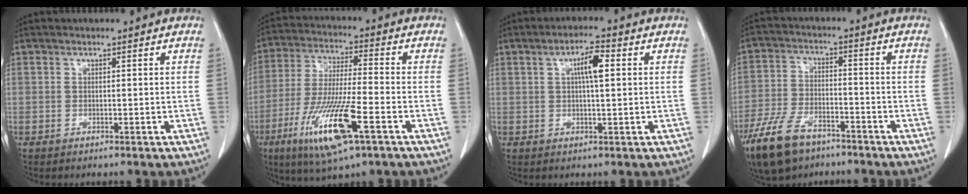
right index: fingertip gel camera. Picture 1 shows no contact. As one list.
[{"total": 15.0, "force": [-6.6, 1.6, 13.3], "torque": [-0.269, -0.029, -0.118]}, {"total": 4.8, "force": [1.2, 0.9, 4.6], "torque": [-0.081, 0.008, 0.019]}, {"total": 11.2, "force": [-7.7, 4.8, 6.6], "torque": [-0.145, -0.014, -0.144]}]